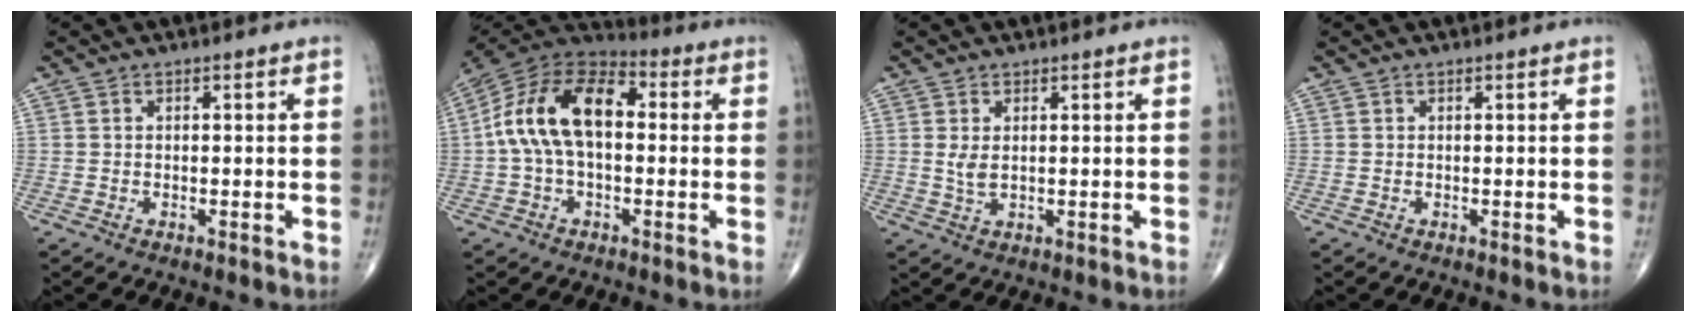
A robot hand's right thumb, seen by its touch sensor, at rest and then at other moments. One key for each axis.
{"total": 16.3, "fx": 1.0, "fy": 9.4, "fz": 13.3, "tx": -0.241, "ty": 0.043, "tz": 0.006}
{"total": 2.4, "fx": 0.5, "fy": 1.0, "fz": 2.1, "tx": -0.043, "ty": -0.005, "tz": 0.015}
{"total": 0.0}